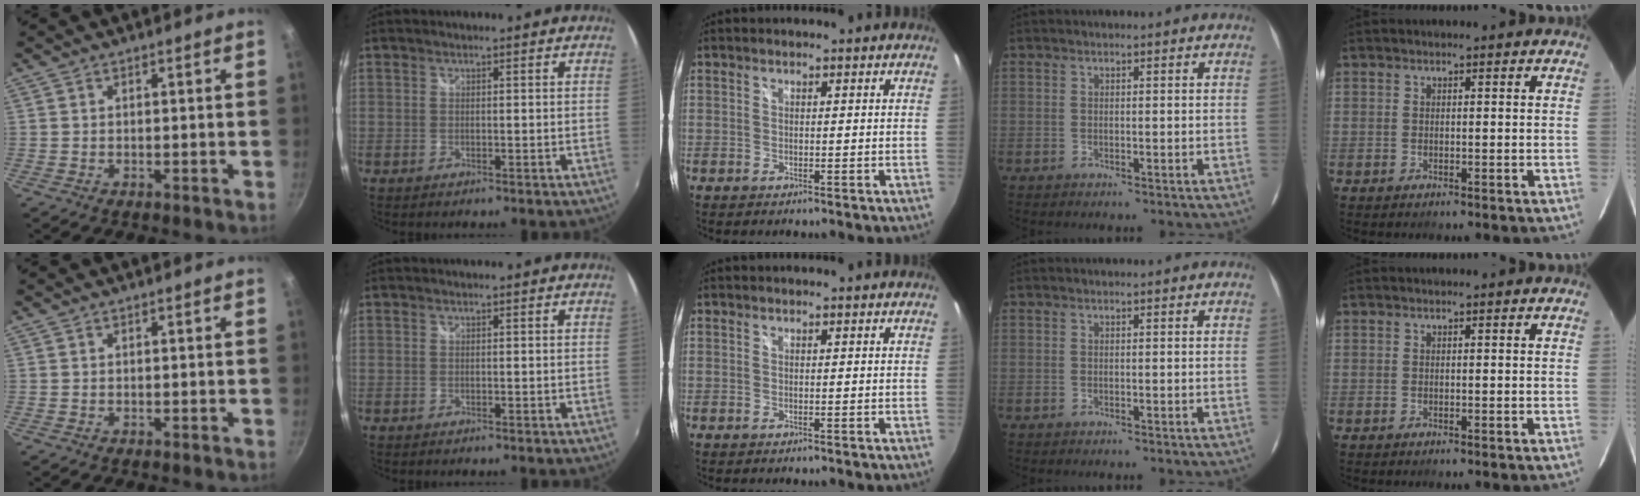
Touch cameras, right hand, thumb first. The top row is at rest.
{}